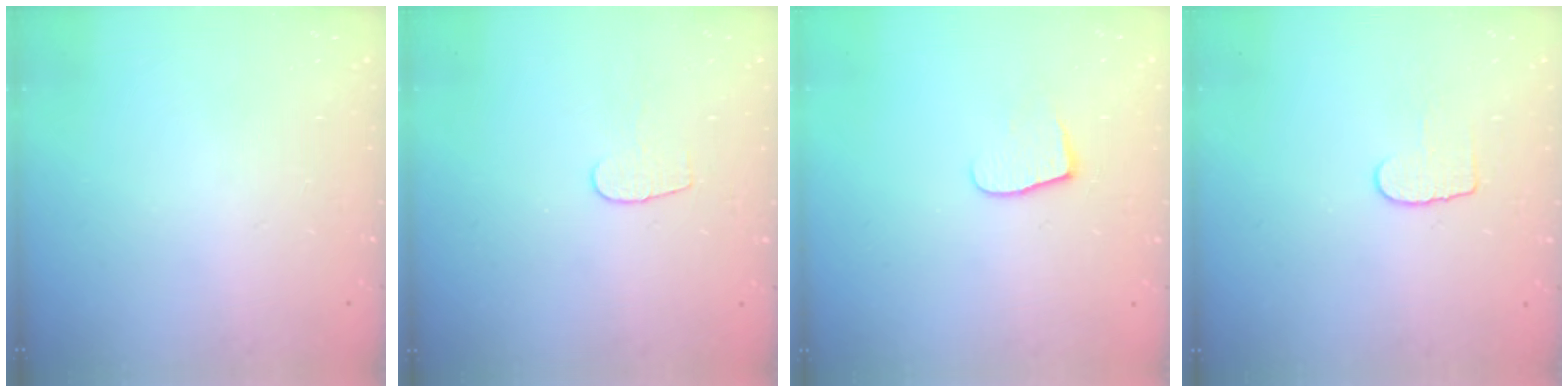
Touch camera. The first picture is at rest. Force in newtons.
{"total": 4.7, "press": 4.6, "slide": 0.4}
{"total": 5.4, "press": 5.4, "slide": 0.5}
{"total": 5.7, "press": 5.6, "slide": 0.5}